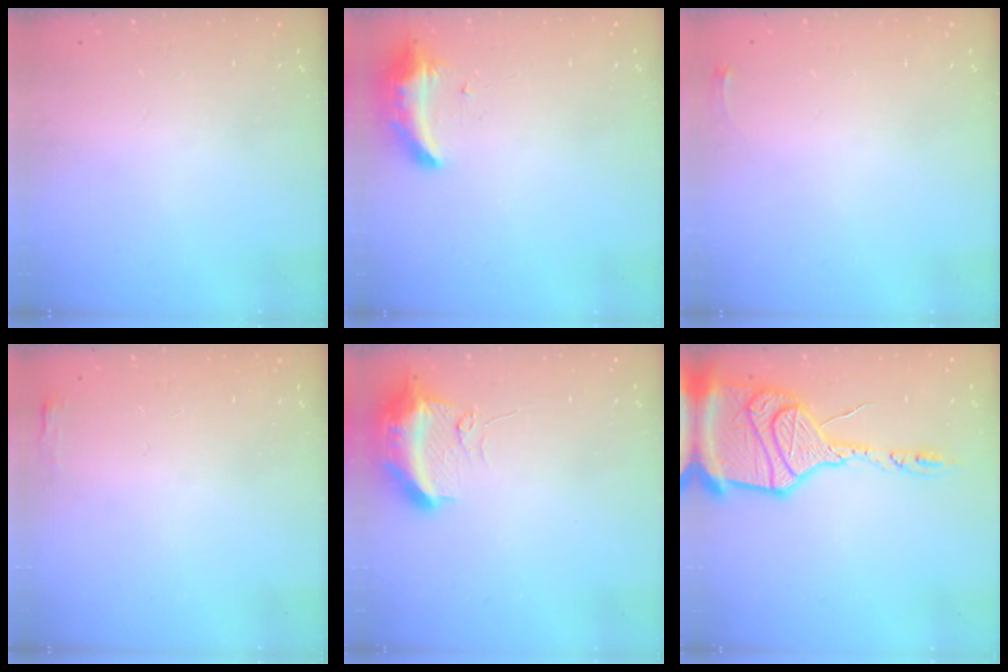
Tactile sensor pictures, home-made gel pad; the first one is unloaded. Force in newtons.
{"total": 8.6, "press": 8.6, "slide": 0.3}
{"total": 2.6, "press": 2.6, "slide": 0.6}
{"total": 2.7, "press": 2.6, "slide": 0.8}
{"total": 12.3, "press": 10.8, "slide": 5.9}
{"total": 23.1, "press": 22.5, "slide": 4.9}